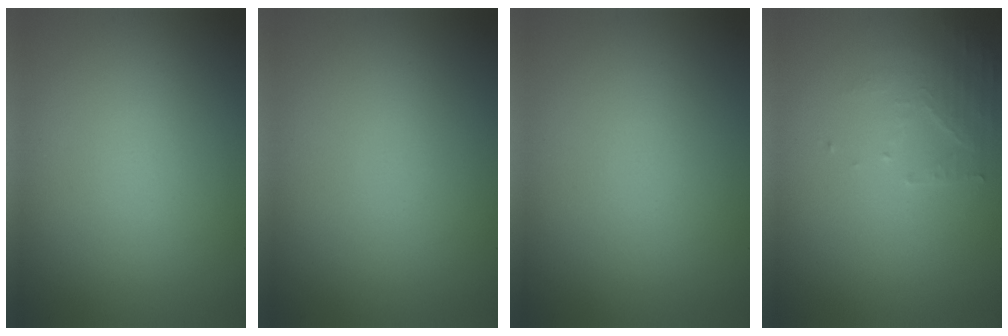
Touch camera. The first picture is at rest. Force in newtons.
{"total": 0.0}
{"total": 0.0}
{"total": 2.0, "press": 1.9, "slide": 0.3}